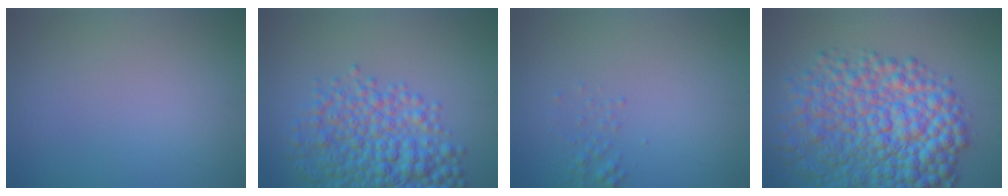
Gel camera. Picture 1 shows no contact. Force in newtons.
{"total": 7.2, "press": 7.2, "slide": 0.2}
{"total": 1.0, "press": 1.0, "slide": 0.0}
{"total": 10.9, "press": 10.9, "slide": 0.2}